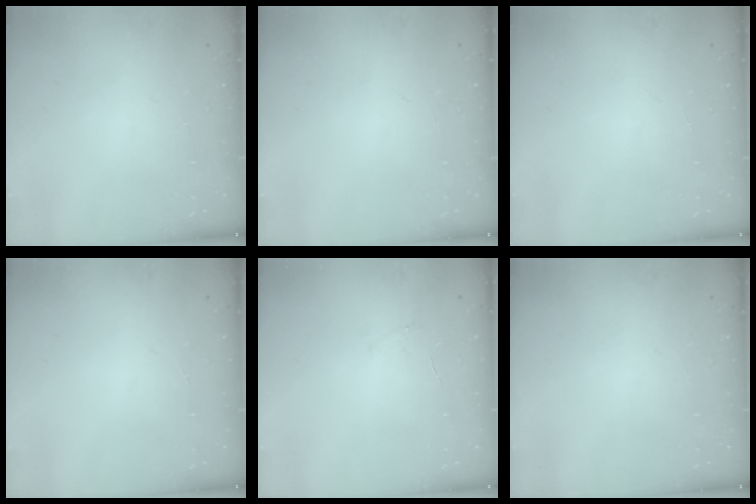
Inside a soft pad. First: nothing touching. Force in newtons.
{"total": 0.0}
{"total": 0.0}
{"total": 0.0}
{"total": 4.0, "press": 3.8, "slide": 1.1}
{"total": 0.0}